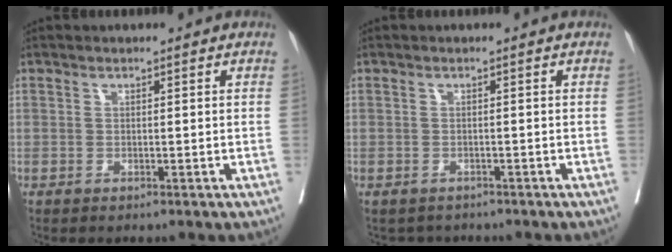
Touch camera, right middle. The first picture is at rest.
{"total": 2.3, "force": [-2.0, 1.2, -0.2], "torque": [-0.003, -0.001, -0.032]}